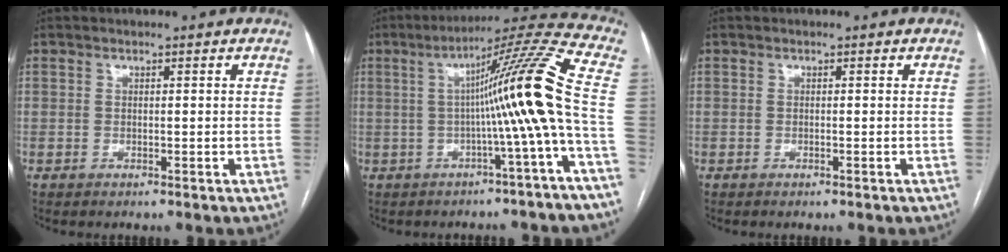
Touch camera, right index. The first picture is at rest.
{"total": 13.9, "force": [-1.1, -2.6, 13.6], "torque": [-0.185, 0.018, -0.022]}
{"total": 0.0}